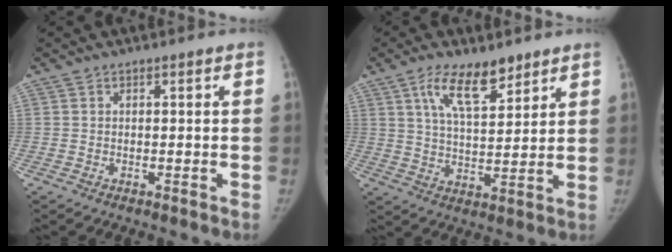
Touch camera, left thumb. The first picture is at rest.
{"total": 10.5, "force": [6.5, 4.3, 6.9], "torque": [-0.102, -0.037, 0.121]}